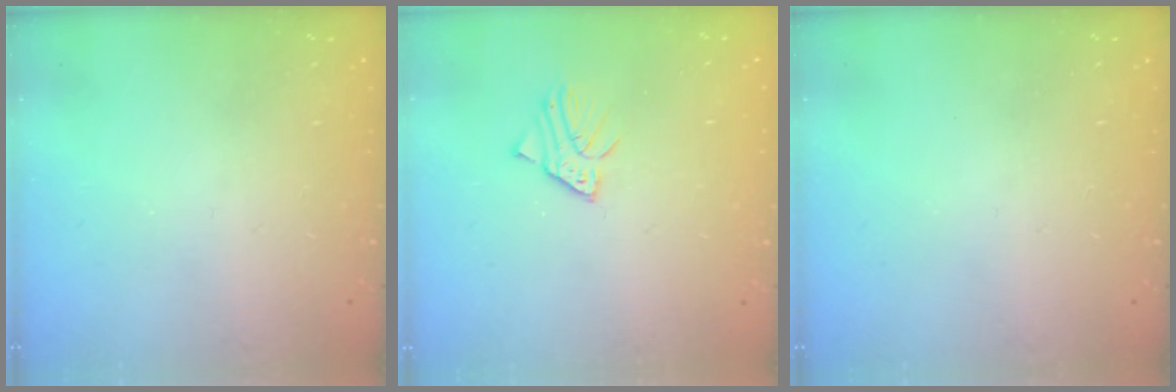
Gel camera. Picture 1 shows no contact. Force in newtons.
{"total": 2.8, "press": 2.8, "slide": 0.3}
{"total": 0.0}